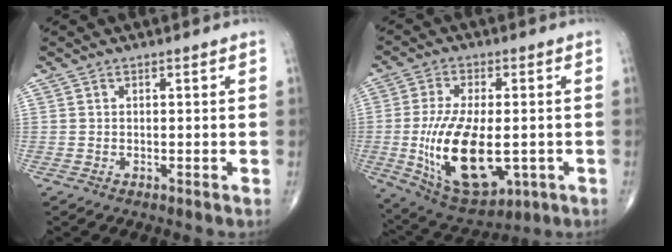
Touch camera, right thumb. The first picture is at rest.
{"total": 18.9, "force": [-3.1, 9.4, 16.1], "torque": [-0.293, -0.012, -0.028]}